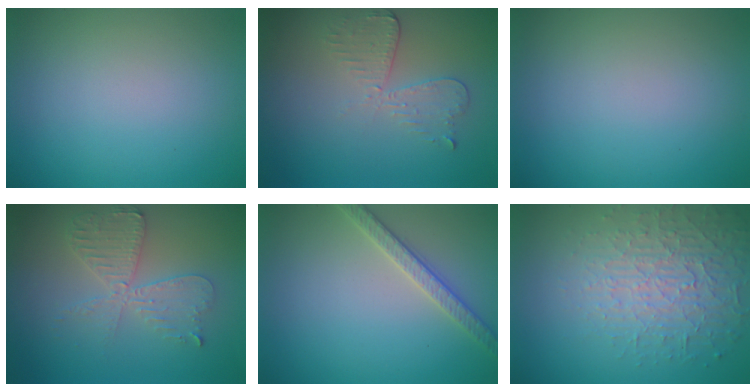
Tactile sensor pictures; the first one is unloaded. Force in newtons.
{"total": 3.0, "press": 2.6, "slide": 1.5}
{"total": 0.0}
{"total": 4.0, "press": 3.5, "slide": 2.0}
{"total": 2.6, "press": 2.6, "slide": 0.5}
{"total": 4.6, "press": 4.1, "slide": 2.2}